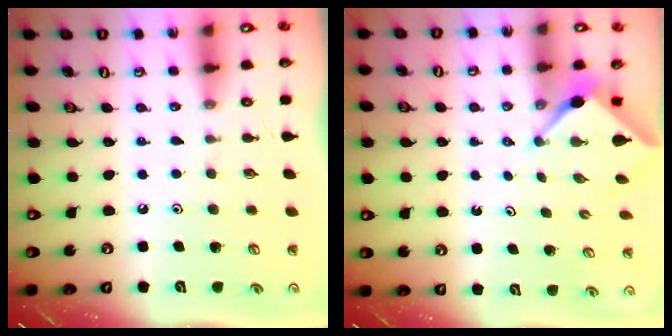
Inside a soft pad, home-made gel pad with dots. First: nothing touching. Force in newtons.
{"total": 2.5, "press": 2.5, "slide": 0.3}